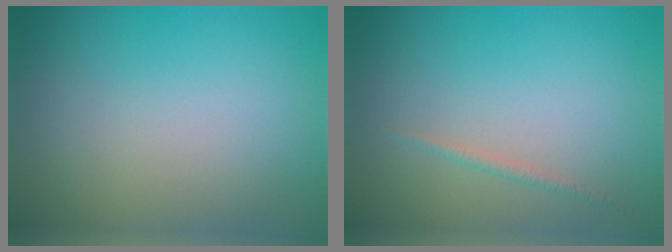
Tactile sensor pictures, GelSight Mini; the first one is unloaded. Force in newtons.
{"total": 0.7, "press": 0.7, "slide": 0.1}